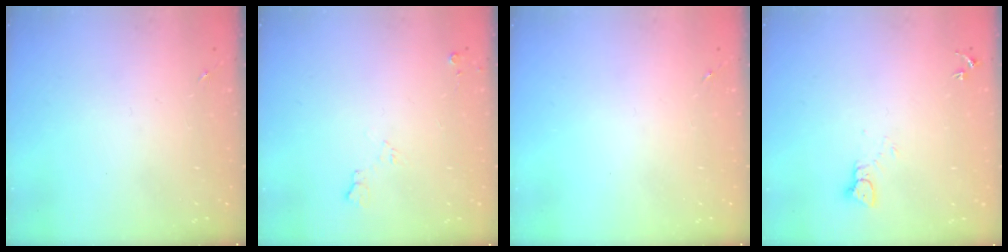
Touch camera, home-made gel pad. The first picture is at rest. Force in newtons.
{"total": 6.0, "press": 6.0, "slide": 1.0}
{"total": 0.0}
{"total": 2.6, "press": 2.6, "slide": 0.1}